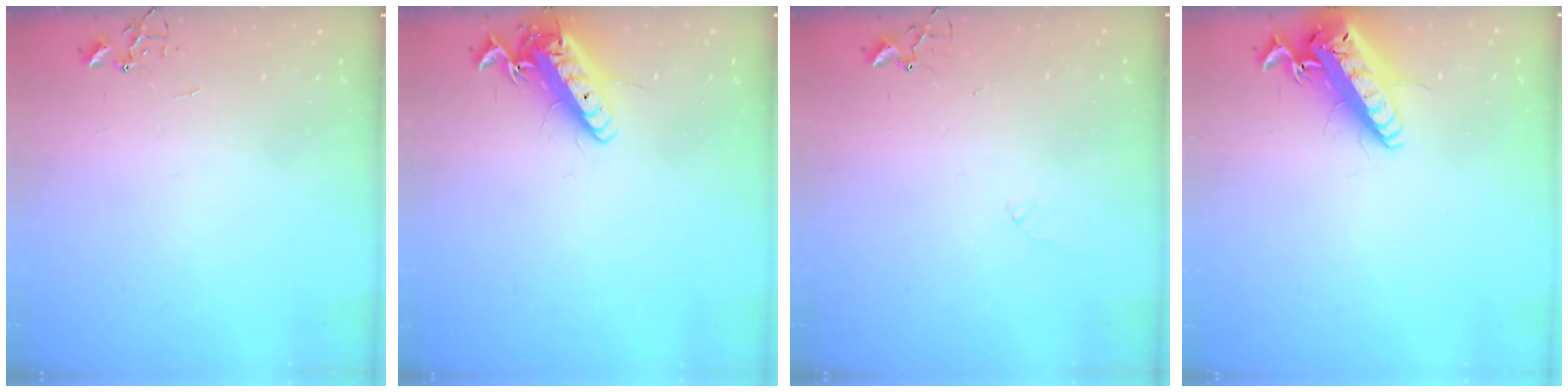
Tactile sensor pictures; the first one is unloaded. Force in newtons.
{"total": 14.0, "press": 13.7, "slide": 2.6}
{"total": 5.5, "press": 5.5, "slide": 0.8}
{"total": 20.4, "press": 19.9, "slide": 4.5}